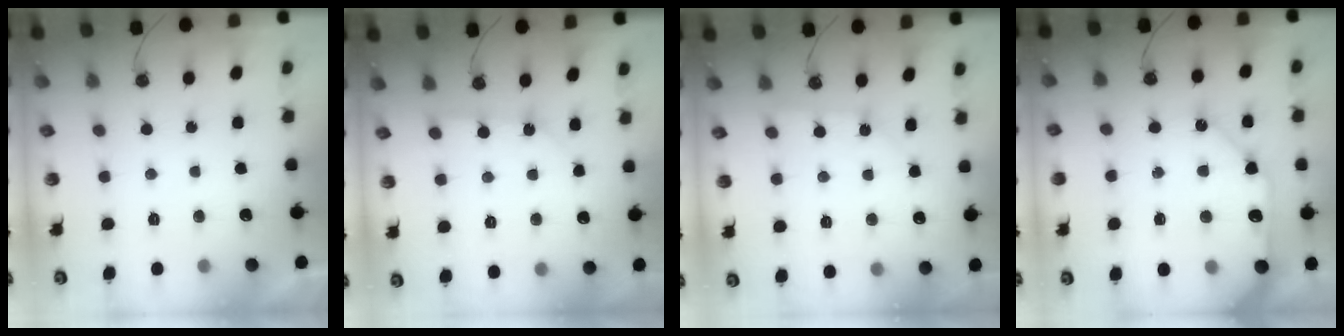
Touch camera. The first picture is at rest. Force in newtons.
{"total": 3.0, "press": 3.0, "slide": 0.4}
{"total": 2.5, "press": 2.5, "slide": 0.4}
{"total": 14.5, "press": 14.4, "slide": 2.1}